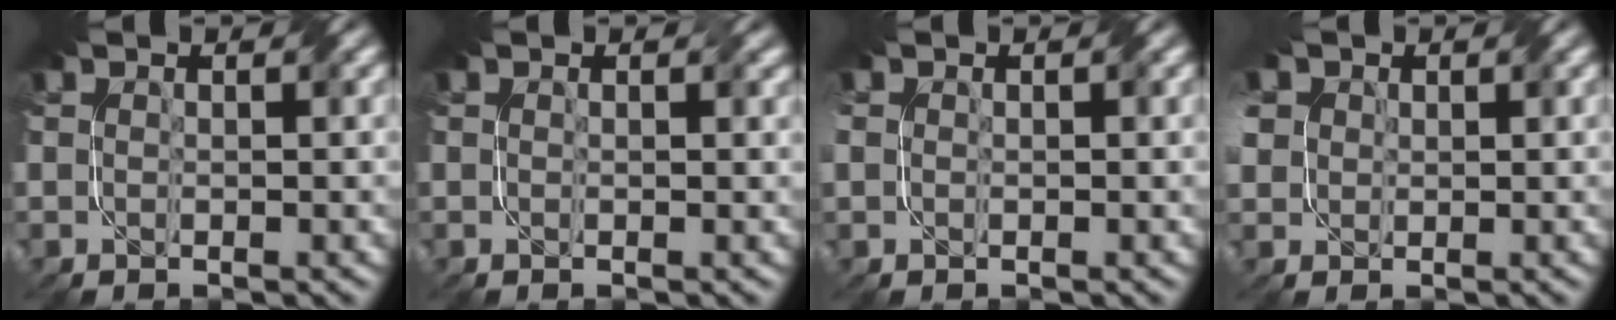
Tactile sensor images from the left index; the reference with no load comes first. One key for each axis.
{"total": 0.0}
{"total": 1.3, "fx": -0.1, "fy": 1.1, "fz": 0.6, "tx": -0.009, "ty": -0.004, "tz": -0.004}
{"total": 4.3, "fx": 1.1, "fy": 3.8, "fz": 1.9, "tx": -0.053, "ty": 0.024, "tz": 0.007}